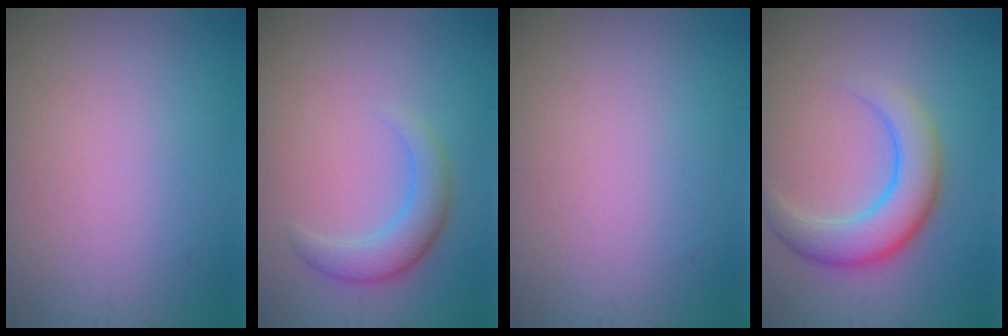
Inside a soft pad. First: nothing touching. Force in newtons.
{"total": 2.9, "press": 2.9, "slide": 0.1}
{"total": 0.0}
{"total": 5.0, "press": 5.0, "slide": 0.1}